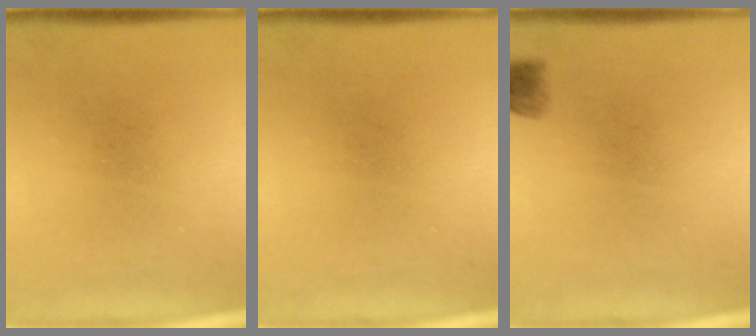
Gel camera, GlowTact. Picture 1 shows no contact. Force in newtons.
{"total": 0.0}
{"total": 2.2}